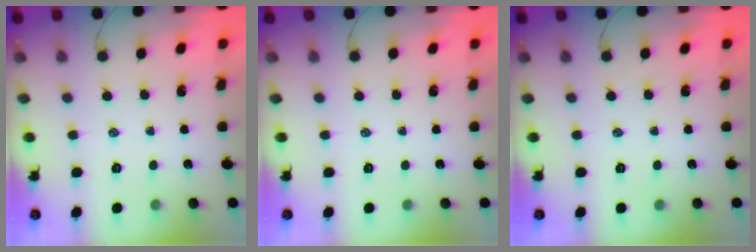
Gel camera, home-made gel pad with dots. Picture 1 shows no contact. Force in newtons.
{"total": 0.0}
{"total": 0.0}